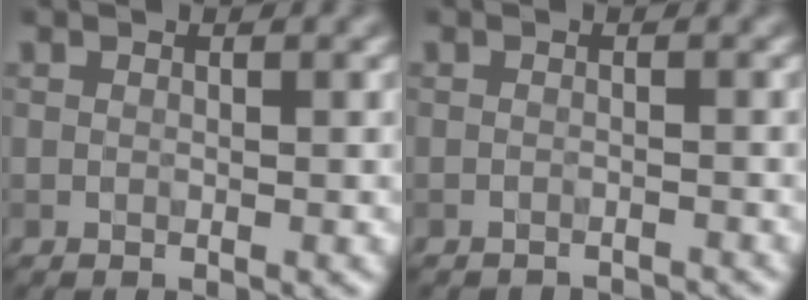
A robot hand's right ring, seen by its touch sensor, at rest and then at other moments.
{"total": 2.5, "force": [-2.5, 0.1, 0.4], "torque": [0.000, -0.005, -0.036]}